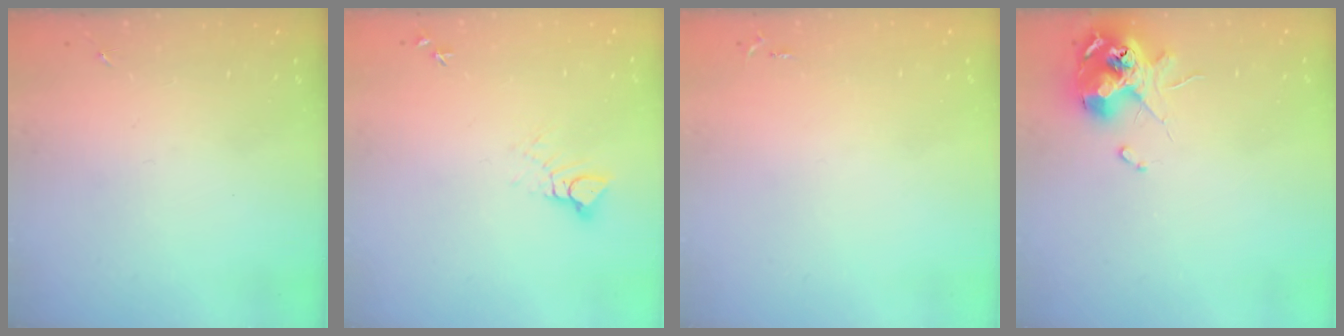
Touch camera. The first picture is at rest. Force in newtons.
{"total": 5.0, "press": 5.0, "slide": 0.2}
{"total": 2.5, "press": 2.5, "slide": 0.3}
{"total": 12.0, "press": 11.8, "slide": 1.6}